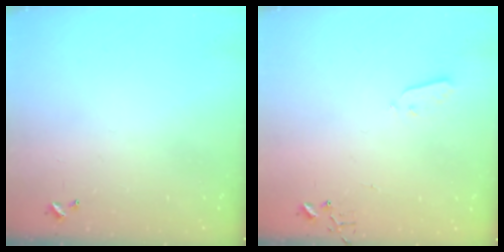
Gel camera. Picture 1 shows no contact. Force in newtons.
{"total": 3.0, "press": 3.0, "slide": 0.3}